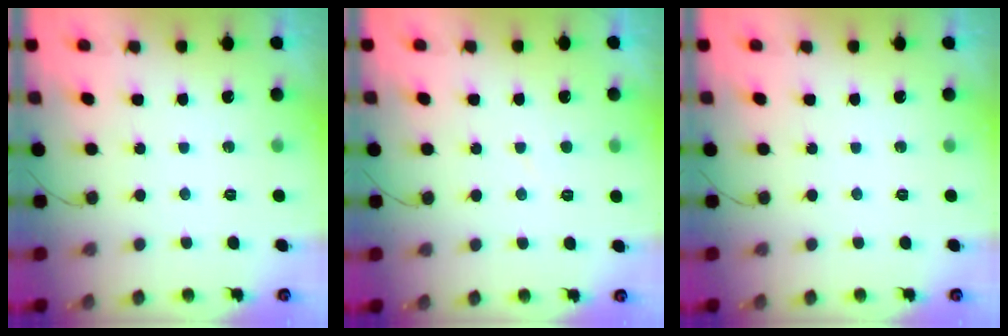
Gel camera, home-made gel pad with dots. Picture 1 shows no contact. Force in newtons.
{"total": 2.2, "press": 2.2, "slide": 0.3}
{"total": 0.0}